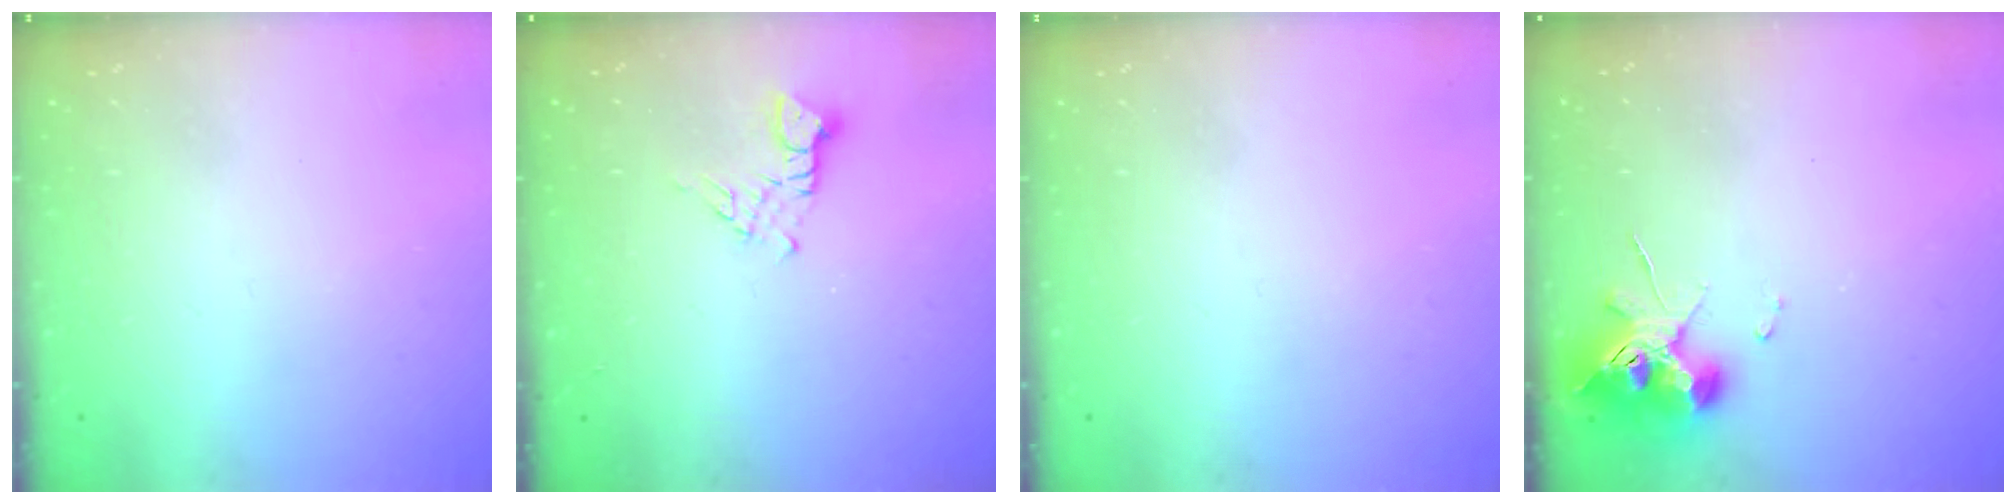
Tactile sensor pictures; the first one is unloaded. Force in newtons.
{"total": 3.6, "press": 3.6, "slide": 0.4}
{"total": 0.0}
{"total": 11.0, "press": 11.0, "slide": 1.2}